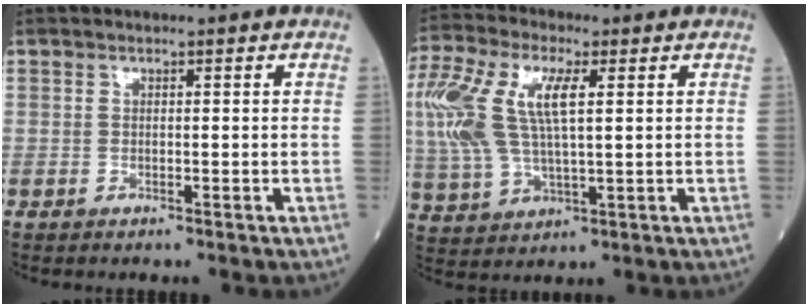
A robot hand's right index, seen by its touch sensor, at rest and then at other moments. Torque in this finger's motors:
{"motor_torque": [1.09, 0.62, 0.35, 0.21]}